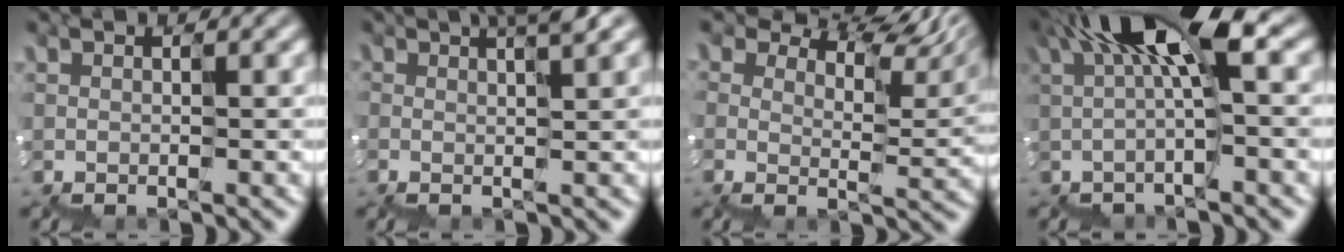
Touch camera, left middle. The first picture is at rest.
{"total": 3.4, "force": [1.3, 0.7, 3.1], "torque": [-0.026, 0.013, 0.011]}
{"total": 8.5, "force": [6.0, 4.1, 4.4], "torque": [-0.073, 0.005, 0.101]}
{"total": 7.0, "force": [2.0, 1.6, 6.5], "torque": [-0.127, 0.013, 0.026]}